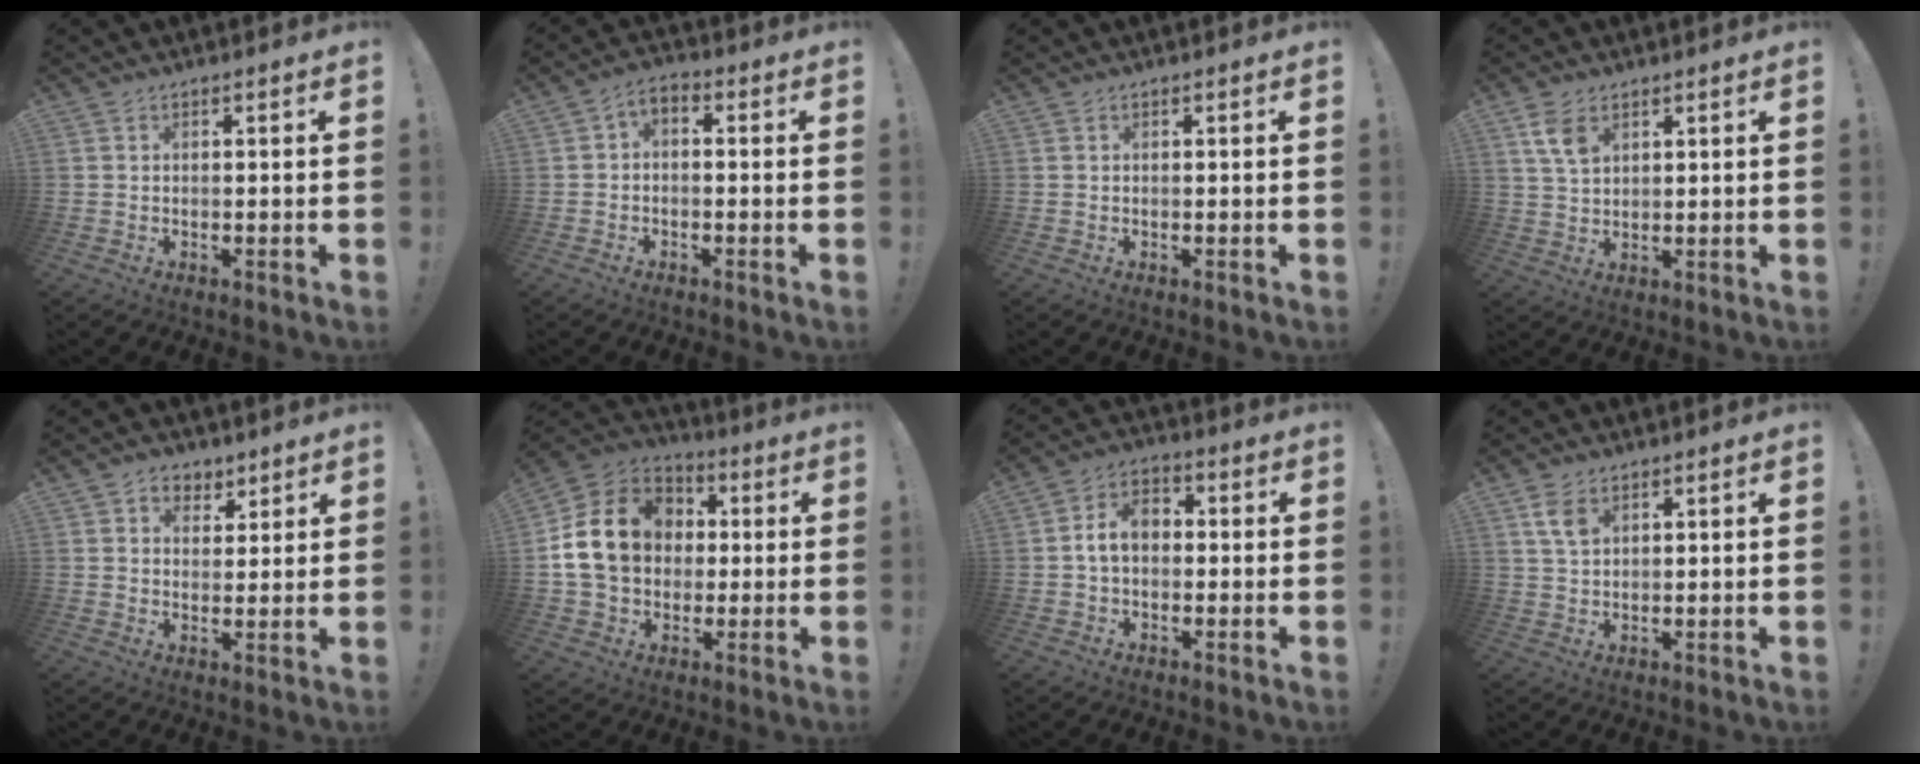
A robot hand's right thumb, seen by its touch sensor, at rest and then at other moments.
{"total": 3.1, "force": [-1.7, 1.7, 2.0], "torque": [-0.040, 0.001, -0.033]}
{"total": 0.0}
{"total": 6.1, "force": [3.2, 3.5, 3.9], "torque": [-0.067, -0.013, 0.061]}
{"total": 6.3, "force": [3.7, 4.9, 1.2], "torque": [-0.004, -0.025, 0.069]}
{"total": 18.6, "force": [2.5, 14.7, 11.2], "torque": [-0.183, 0.015, 0.057]}
{"total": 8.3, "force": [0.4, 5.7, 6.0], "torque": [-0.094, 0.010, 0.007]}
{"total": 5.0, "force": [2.5, 2.8, 3.4], "torque": [-0.055, -0.009, 0.046]}